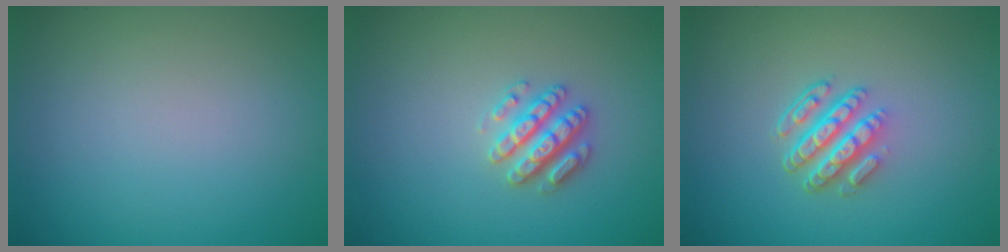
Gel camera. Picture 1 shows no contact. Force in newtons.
{"total": 2.8, "press": 2.8, "slide": 0.3}
{"total": 4.6, "press": 3.2, "slide": 3.3}